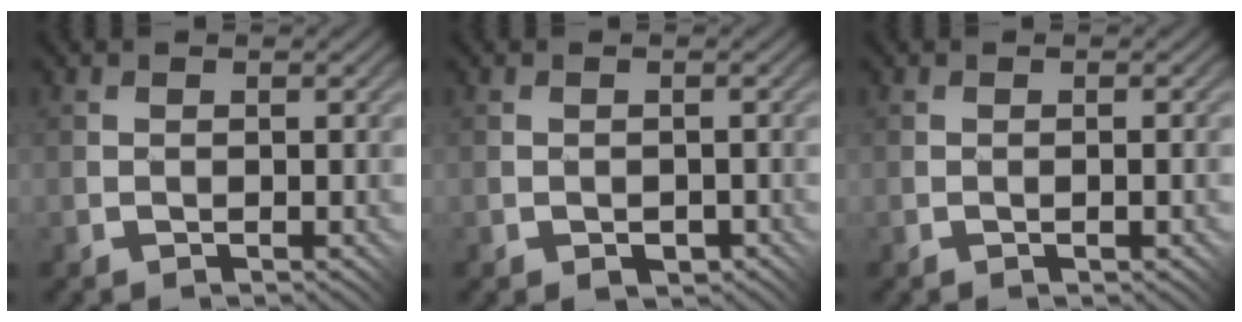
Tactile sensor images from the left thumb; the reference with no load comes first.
{"total": 1.3, "force": [-0.6, 0.9, 0.7], "torque": [-0.011, -0.002, -0.008]}
{"total": 1.0, "force": [-0.4, 0.3, 0.9], "torque": [-0.013, 0.002, -0.001]}